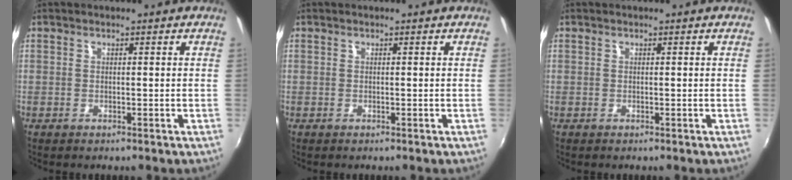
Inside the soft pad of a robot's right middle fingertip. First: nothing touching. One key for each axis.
{"total": 0.0}
{"total": 0.0}